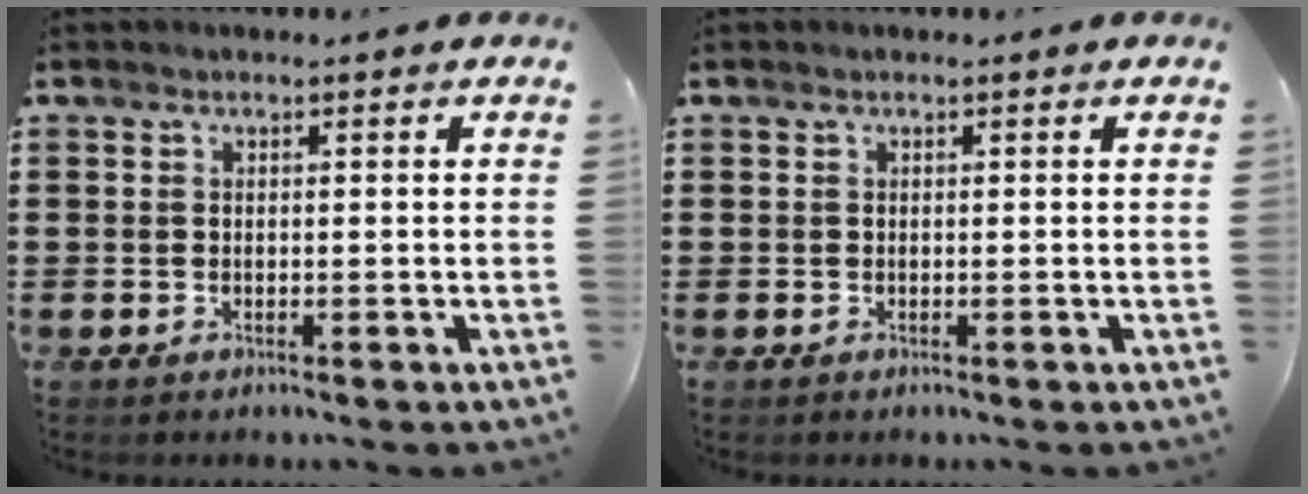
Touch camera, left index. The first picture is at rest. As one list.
[{"total": 0.0}]